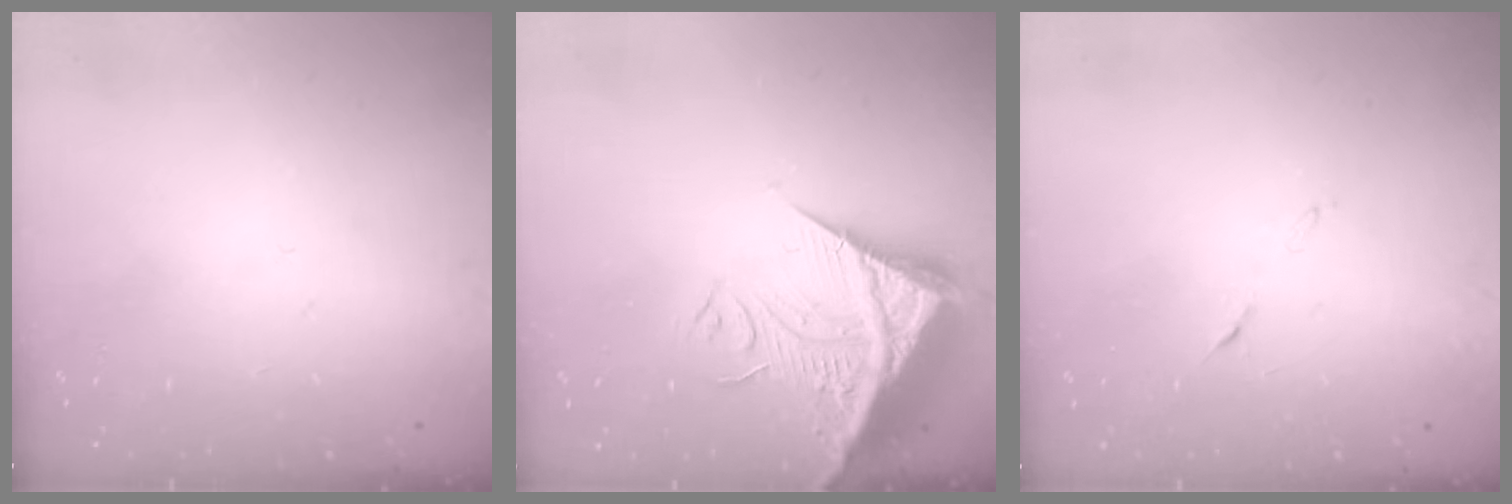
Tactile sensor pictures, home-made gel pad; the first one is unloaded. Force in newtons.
{"total": 13.2, "press": 13.1, "slide": 1.2}
{"total": 6.1, "press": 6.1, "slide": 0.6}